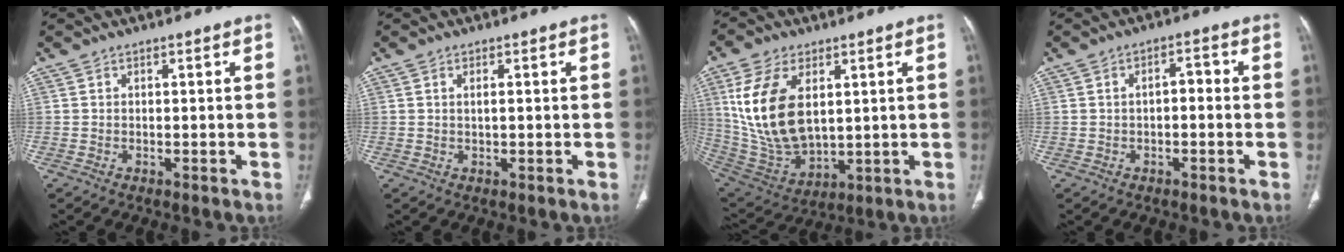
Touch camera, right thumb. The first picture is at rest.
{"total": 1.3, "force": [0.3, 0.4, 1.1], "torque": [-0.025, 0.000, 0.006]}
{"total": 17.9, "force": [4.5, 10.3, 13.9], "torque": [-0.268, -0.021, 0.105]}
{"total": 2.8, "force": [-0.3, 1.5, 2.4], "torque": [-0.032, 0.015, -0.010]}